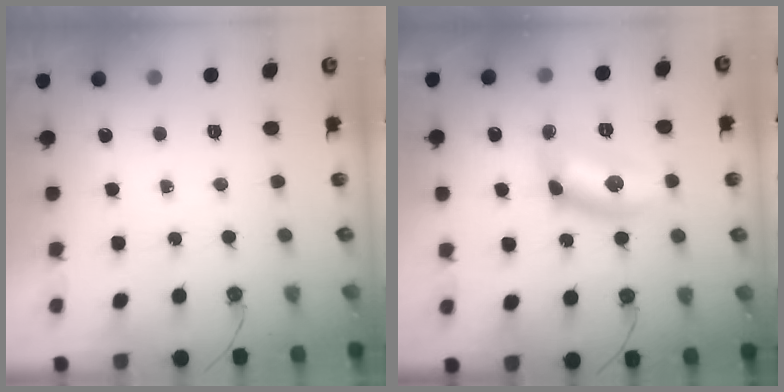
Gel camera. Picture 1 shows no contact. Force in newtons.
{"total": 11.2, "press": 11.1, "slide": 1.4}